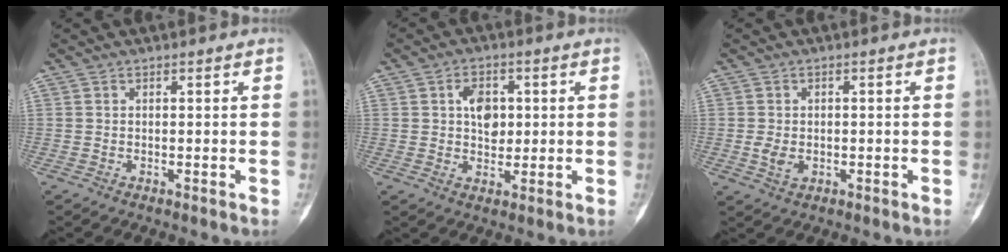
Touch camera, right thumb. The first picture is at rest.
{"total": 5.8, "force": [1.2, 4.0, 4.0], "torque": [-0.041, -0.003, 0.017]}
{"total": 2.9, "force": [-0.5, 2.0, 2.0], "torque": [-0.039, -0.002, -0.006]}